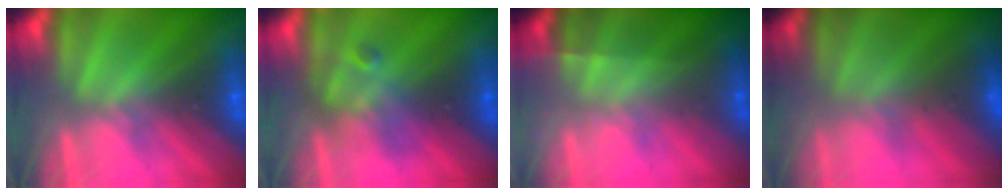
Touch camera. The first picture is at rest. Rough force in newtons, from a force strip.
{"total": 2.6}
{"total": 1.8}
{"total": 3.4}